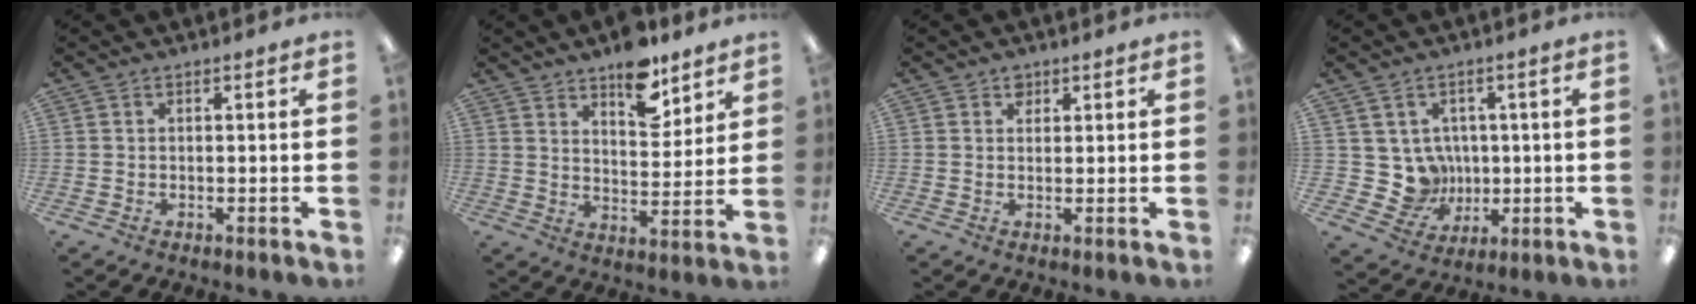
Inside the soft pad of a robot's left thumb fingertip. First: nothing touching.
{"total": 10.5, "force": [7.9, 4.7, 5.0], "torque": [-0.058, -0.049, 0.135]}
{"total": 1.9, "force": [1.3, 1.3, 0.5], "torque": [-0.004, -0.002, 0.023]}
{"total": 8.2, "force": [0.9, 7.9, 2.1], "torque": [-0.054, -0.006, 0.029]}